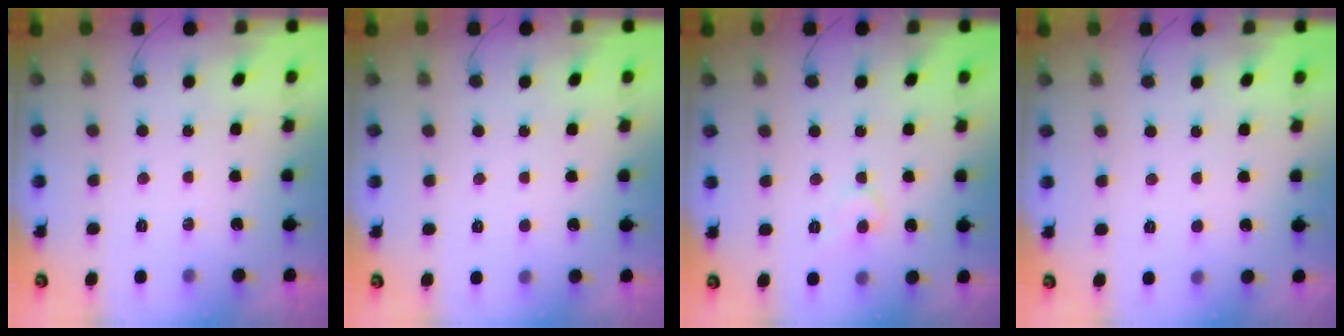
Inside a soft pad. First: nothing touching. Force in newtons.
{"total": 2.5, "press": 2.4, "slide": 0.3}
{"total": 5.9, "press": 5.9, "slide": 0.4}
{"total": 2.5, "press": 2.5, "slide": 0.3}